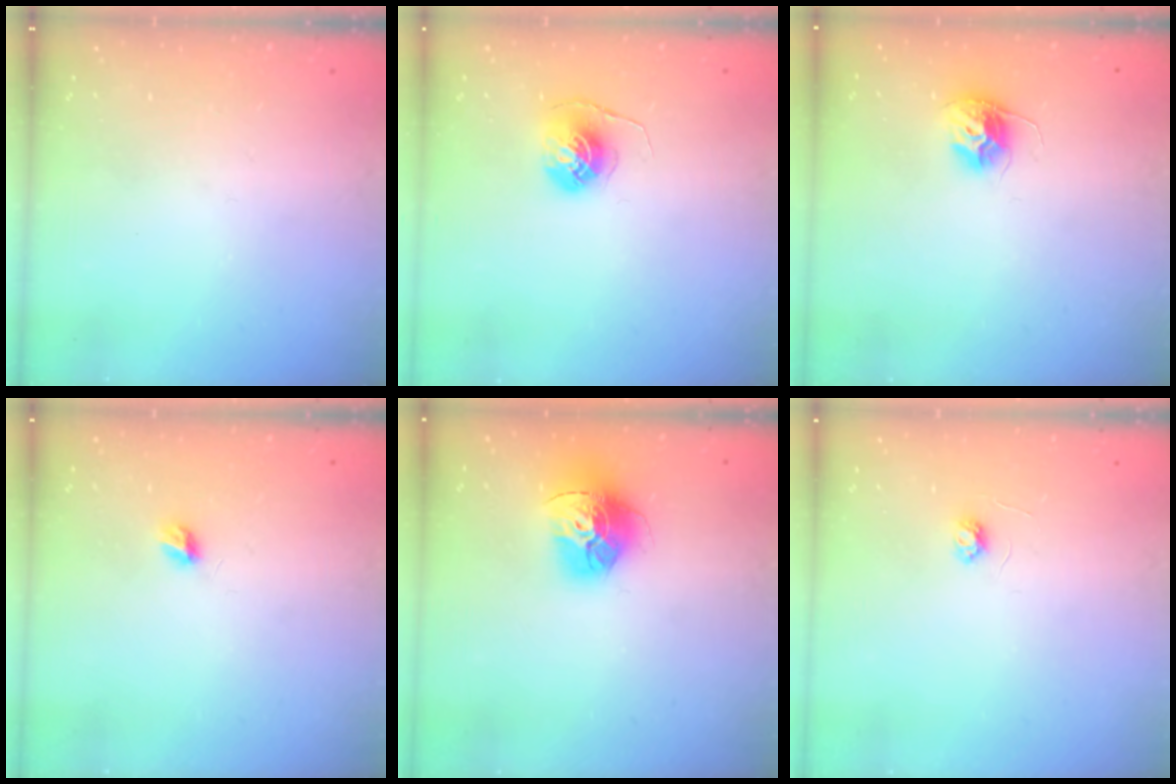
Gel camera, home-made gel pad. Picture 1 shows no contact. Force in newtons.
{"total": 6.0, "press": 6.0, "slide": 0.3}
{"total": 10.1, "press": 10.1, "slide": 0.7}
{"total": 5.0, "press": 5.0, "slide": 0.4}
{"total": 15.5, "press": 15.4, "slide": 1.7}
{"total": 3.1, "press": 3.1, "slide": 0.4}